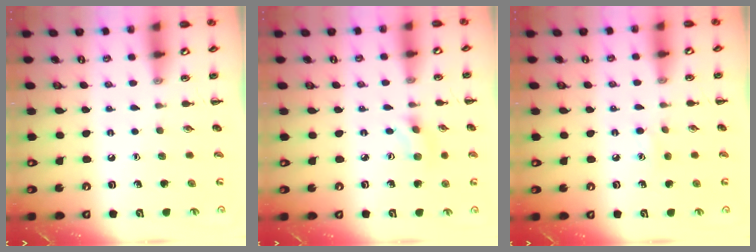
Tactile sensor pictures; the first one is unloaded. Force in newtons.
{"total": 1.9, "press": 1.7, "slide": 0.8}
{"total": 2.4, "press": 2.3, "slide": 0.8}